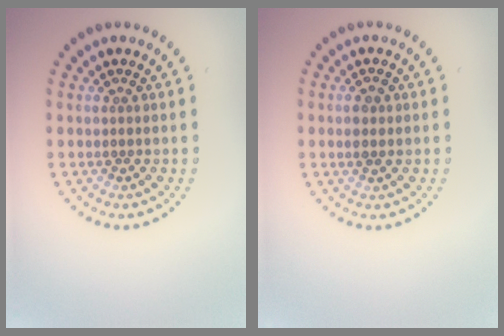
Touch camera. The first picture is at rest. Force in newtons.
{"total": 1.4, "press": 1.4, "slide": 0.3}